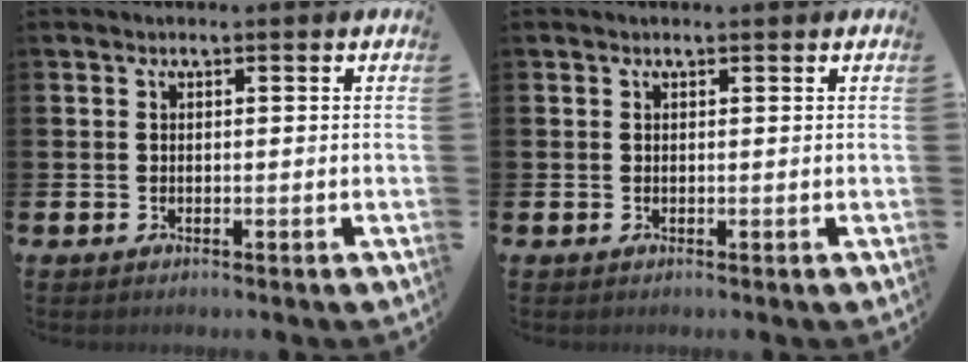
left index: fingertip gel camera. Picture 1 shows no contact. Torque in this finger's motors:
{"motor_torque": [-0.06, 0.19, -0.02, -0.01]}